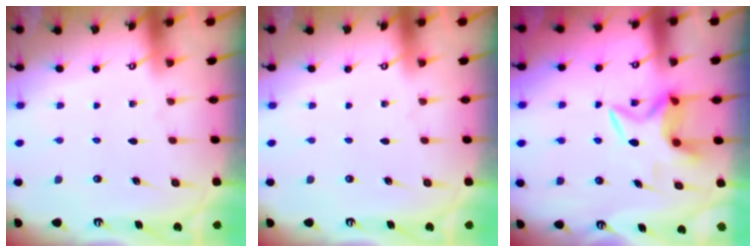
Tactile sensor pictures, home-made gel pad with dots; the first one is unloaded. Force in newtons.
{"total": 0.0}
{"total": 5.7, "press": 5.7, "slide": 0.6}